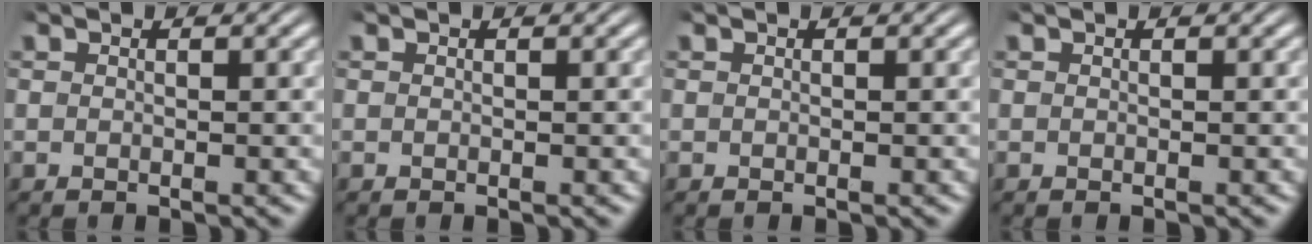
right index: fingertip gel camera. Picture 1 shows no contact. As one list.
[{"total": 0.0}, {"total": 0.0}, {"total": 0.0}]